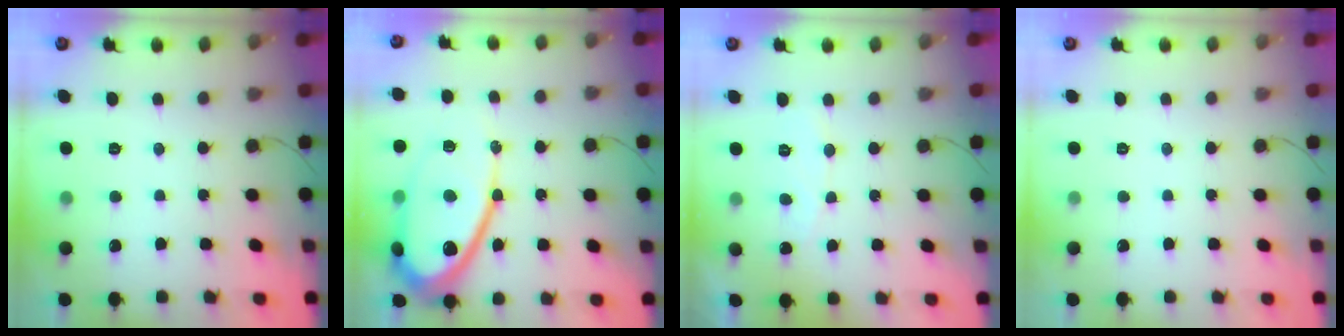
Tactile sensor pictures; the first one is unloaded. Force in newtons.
{"total": 18.3, "press": 18.2, "slide": 1.5}
{"total": 5.4, "press": 5.4, "slide": 0.4}
{"total": 0.0}